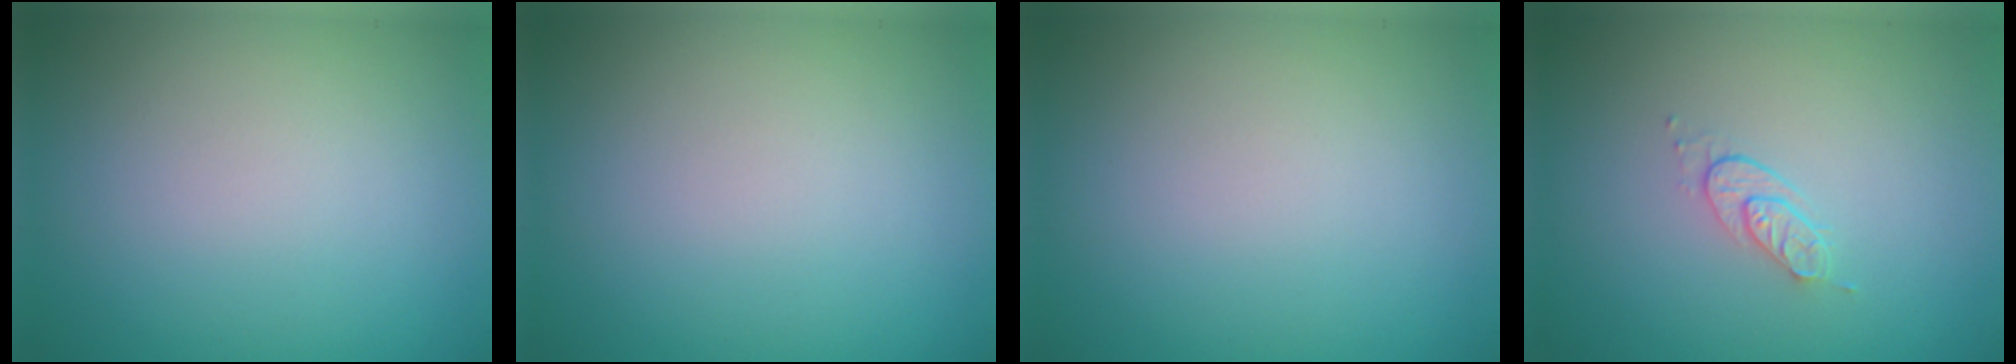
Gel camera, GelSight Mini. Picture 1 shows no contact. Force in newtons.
{"total": 0.0}
{"total": 0.0}
{"total": 1.5, "press": 0.8, "slide": 1.3}